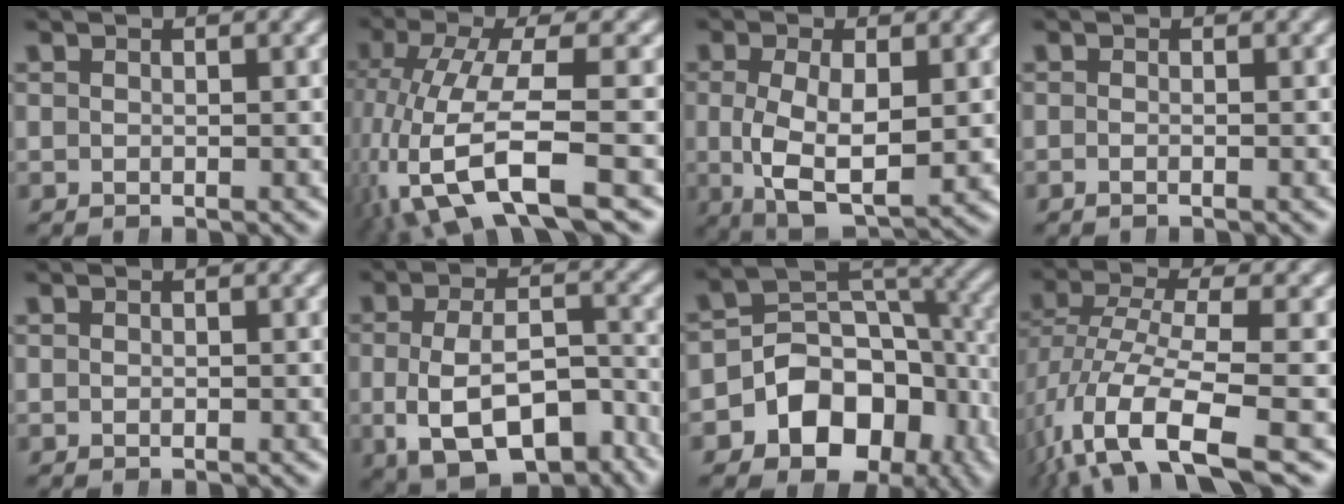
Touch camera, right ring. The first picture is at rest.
{"total": 8.9, "force": [-3.9, 3.6, 7.1], "torque": [-0.154, -0.049, -0.040]}
{"total": 7.2, "force": [-1.7, 4.1, 5.7], "torque": [-0.123, -0.046, -0.004]}
{"total": 0.9, "force": [-0.7, 0.1, 0.5], "torque": [-0.013, -0.003, -0.015]}
{"total": 0.0}
{"total": 10.2, "force": [-4.7, 6.1, 6.7], "torque": [-0.124, -0.040, -0.052]}
{"total": 14.1, "force": [-3.8, 11.2, 7.6], "torque": [-0.138, -0.039, -0.052]}
{"total": 10.3, "force": [-6.1, 4.3, 7.0], "torque": [-0.172, -0.067, -0.064]}